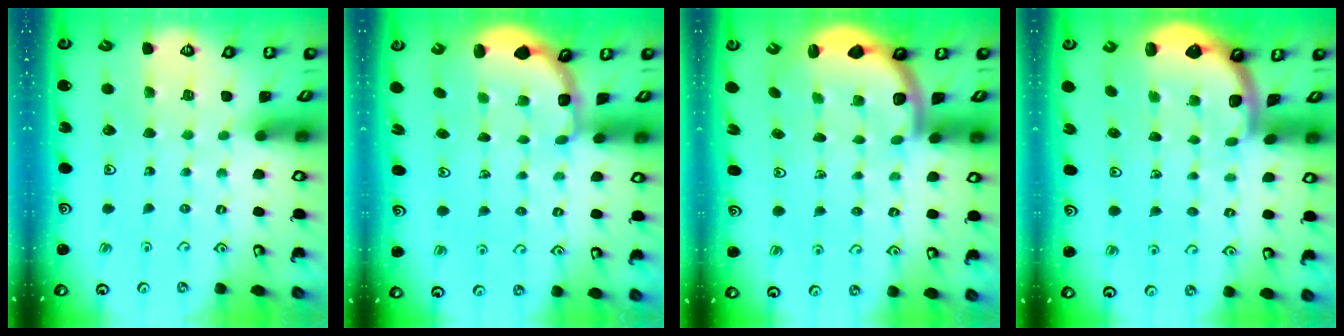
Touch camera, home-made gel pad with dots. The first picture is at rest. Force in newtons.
{"total": 3.0, "press": 2.6, "slide": 1.5}
{"total": 4.8, "press": 4.3, "slide": 2.1}
{"total": 1.2, "press": 1.2, "slide": 0.1}